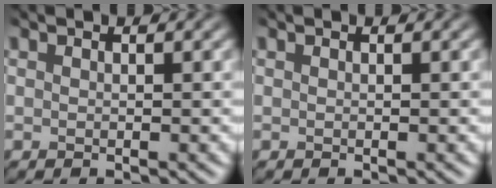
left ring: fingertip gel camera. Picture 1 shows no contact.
{"total": 0.0}